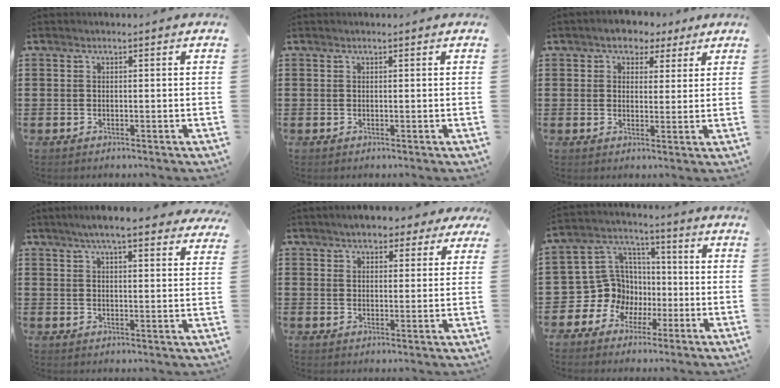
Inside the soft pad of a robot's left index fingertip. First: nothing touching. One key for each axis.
{"total": 0.0}
{"total": 3.7, "fx": 2.8, "fy": 2.3, "fz": 0.7, "tx": -0.021, "ty": 0.006, "tz": 0.048}
{"total": 6.1, "fx": 5.3, "fy": 0.5, "fz": 3.1, "tx": -0.074, "ty": -0.011, "tz": 0.095}
{"total": 4.6, "fx": 3.9, "fy": 1.8, "fz": 1.6, "tx": -0.037, "ty": 0.002, "tz": 0.070}
{"total": 10.0, "fx": -1.7, "fy": 9.7, "fz": 1.9, "tx": -0.099, "ty": -0.004, "tz": -0.028}